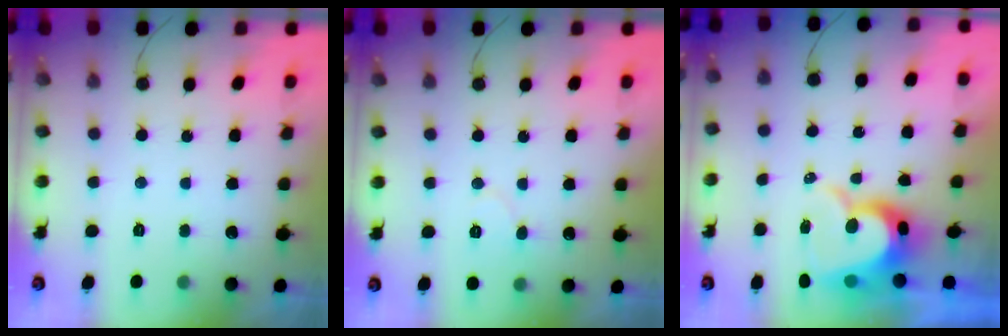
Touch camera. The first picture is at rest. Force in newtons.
{"total": 5.9, "press": 5.9, "slide": 0.6}
{"total": 11.1, "press": 11.0, "slide": 0.9}